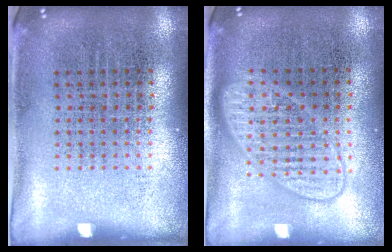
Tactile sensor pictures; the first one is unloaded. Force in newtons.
{"total": 1.8, "press": 1.8, "slide": 0.3}